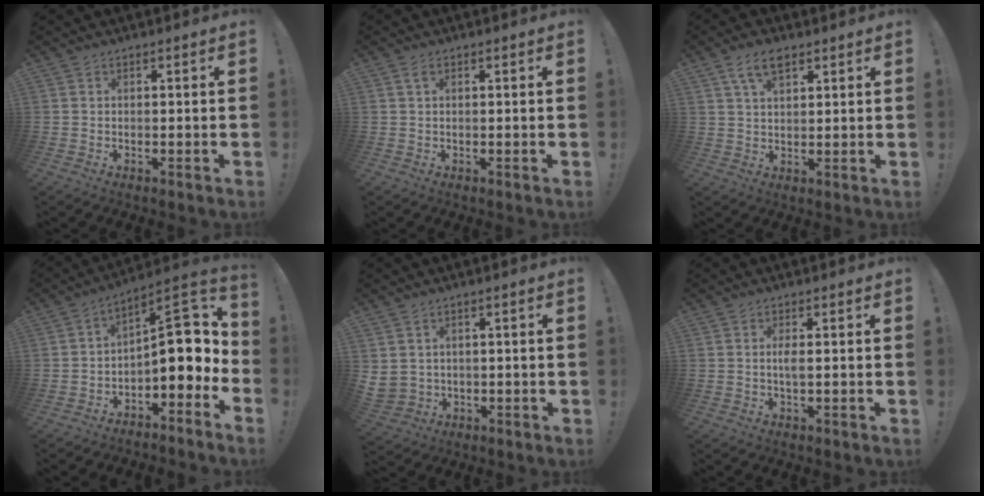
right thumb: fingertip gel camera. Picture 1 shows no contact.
{"total": 1.7, "force": [0.7, 0.7, 1.3], "torque": [-0.023, 0.002, 0.011]}
{"total": 6.9, "force": [3.7, 3.3, 4.7], "torque": [-0.088, -0.004, 0.069]}
{"total": 13.5, "force": [-0.2, 6.6, 11.7], "torque": [-0.152, 0.000, 0.002]}
{"total": 3.6, "force": [1.5, 3.2, 1.0], "torque": [-0.028, -0.007, 0.032]}
{"total": 2.1, "force": [0.1, 0.4, 2.1], "torque": [-0.042, 0.001, 0.000]}